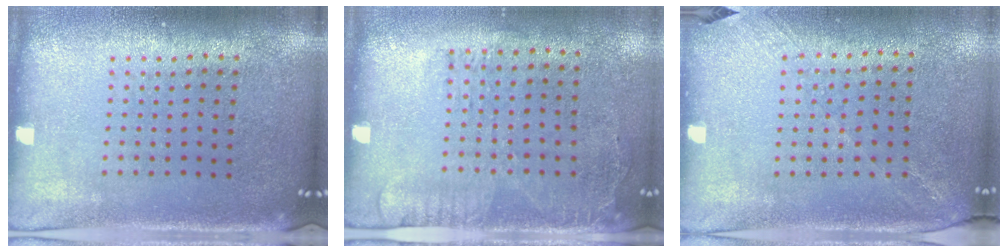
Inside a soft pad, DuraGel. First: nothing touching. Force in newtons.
{"total": 1.7, "press": 1.2, "slide": 1.2}
{"total": 1.3, "press": 1.0, "slide": 0.9}